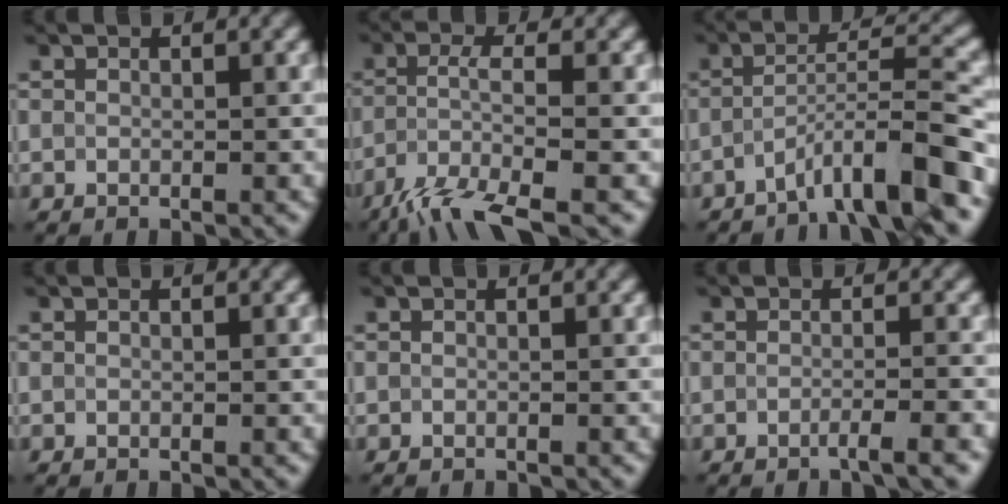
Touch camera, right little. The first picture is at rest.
{"total": 6.4, "force": [-4.4, 1.1, 4.5], "torque": [-0.082, -0.007, -0.092]}
{"total": 7.3, "force": [-4.8, 0.8, 5.4], "torque": [-0.084, 0.016, -0.086]}
{"total": 0.0}
{"total": 0.6, "force": [-0.6, 0.0, -0.1], "torque": [0.002, -0.006, -0.011]}
{"total": 2.6, "force": [-1.6, 0.5, 2.0], "torque": [-0.019, 0.001, -0.039]}